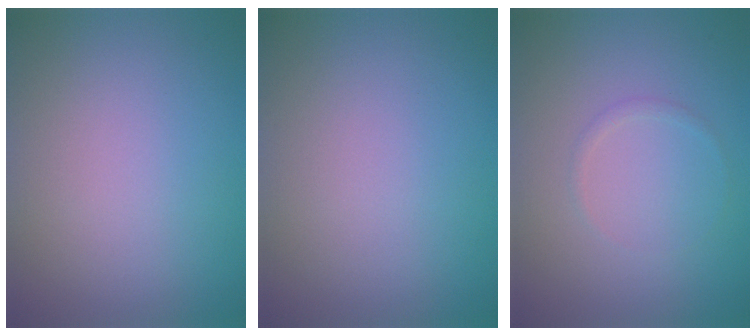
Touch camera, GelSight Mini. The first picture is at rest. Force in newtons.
{"total": 0.0}
{"total": 0.6, "press": 0.6, "slide": 0.1}